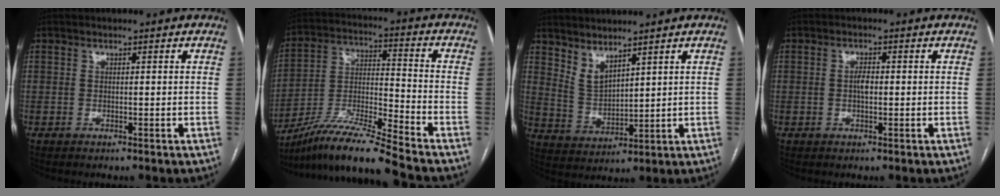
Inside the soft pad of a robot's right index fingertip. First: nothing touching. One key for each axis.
{"total": 14.1, "fx": -12.2, "fy": -1.4, "fz": 6.9, "tx": -0.135, "ty": -0.005, "tz": -0.226}
{"total": 5.1, "fx": 4.3, "fy": 1.5, "fz": 2.4, "tx": -0.056, "ty": -0.006, "tz": 0.100}
{"total": 1.9, "fx": -0.1, "fy": 0.8, "fz": 1.7, "tx": -0.032, "ty": 0.004, "tz": -0.002}